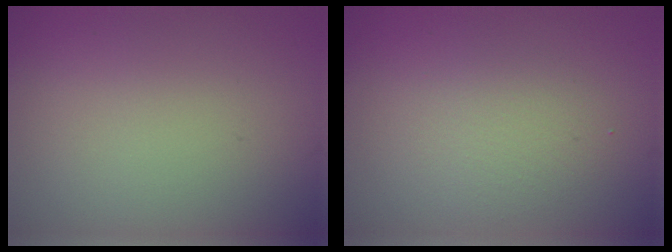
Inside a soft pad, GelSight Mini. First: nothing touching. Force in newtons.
{"total": 2.4, "press": 2.4, "slide": 0.1}